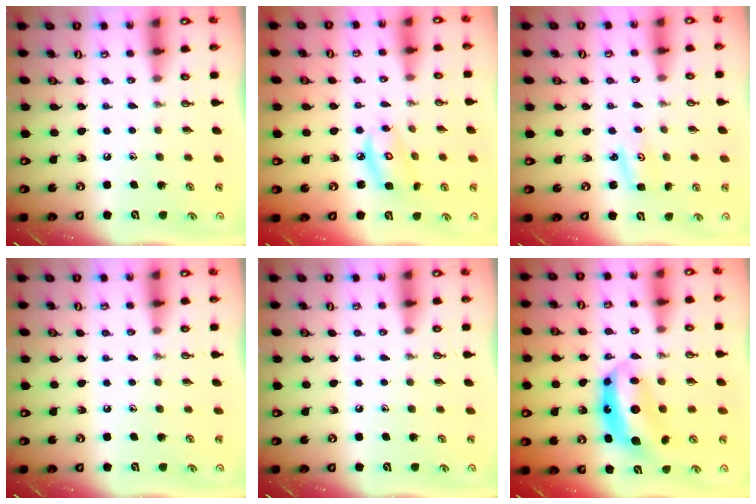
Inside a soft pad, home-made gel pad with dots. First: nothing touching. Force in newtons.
{"total": 6.6, "press": 6.5, "slide": 0.4}
{"total": 3.3, "press": 3.3, "slide": 0.3}
{"total": 0.0}
{"total": 0.0}
{"total": 7.9, "press": 7.9, "slide": 0.3}